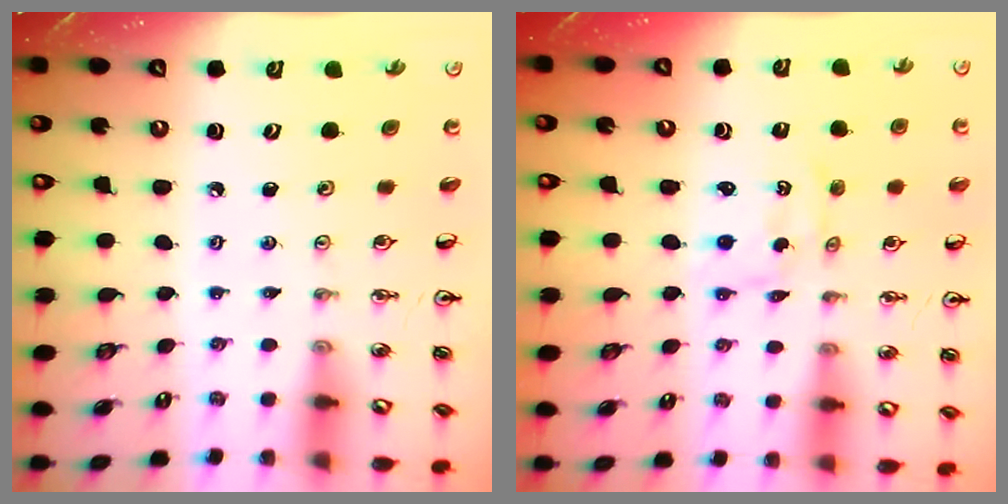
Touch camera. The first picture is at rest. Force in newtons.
{"total": 0.9, "press": 0.9, "slide": 0.1}